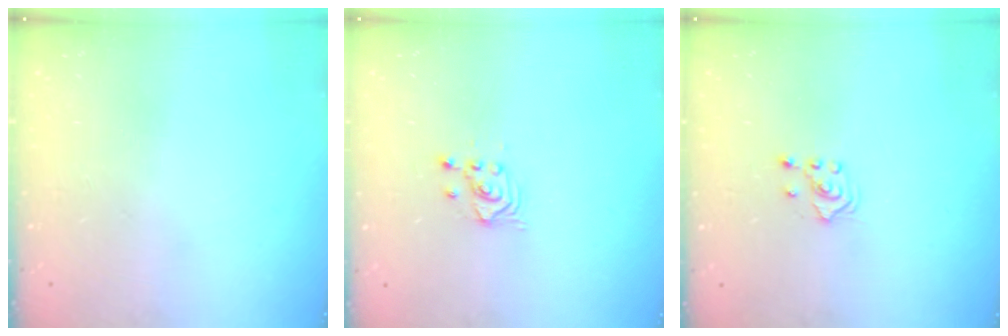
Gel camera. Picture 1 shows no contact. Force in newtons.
{"total": 2.7, "press": 2.7, "slide": 0.3}
{"total": 3.2, "press": 3.1, "slide": 1.0}